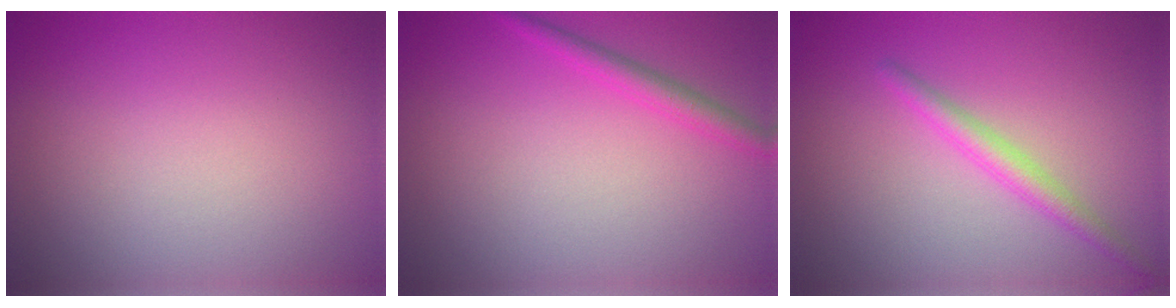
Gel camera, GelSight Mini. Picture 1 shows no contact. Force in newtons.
{"total": 1.9, "press": 1.9, "slide": 0.2}
{"total": 2.1, "press": 2.1, "slide": 0.0}